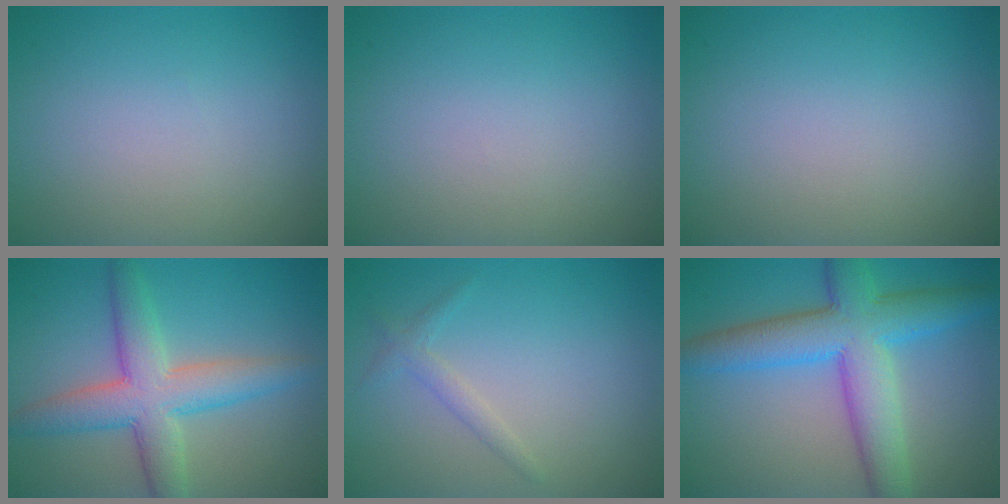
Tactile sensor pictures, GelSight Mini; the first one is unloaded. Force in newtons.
{"total": 0.0}
{"total": 0.0}
{"total": 6.4, "press": 6.4, "slide": 0.2}
{"total": 1.3, "press": 1.3, "slide": 0.0}
{"total": 8.6, "press": 8.6, "slide": 0.0}